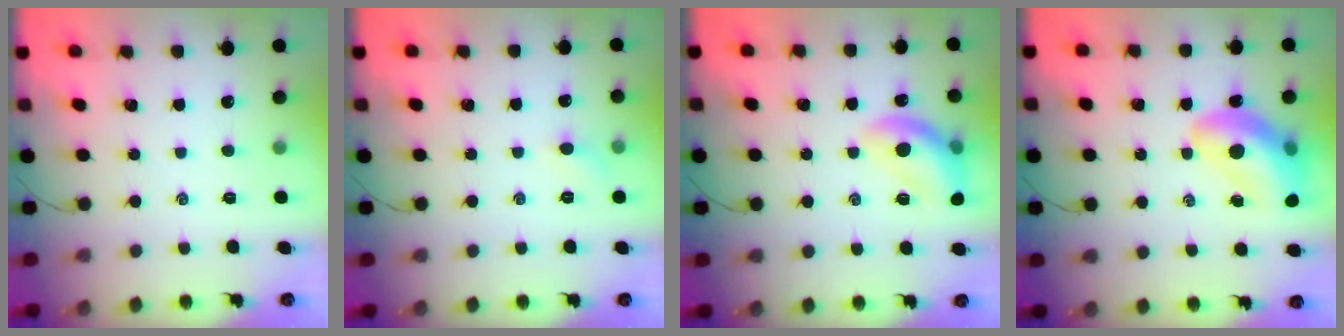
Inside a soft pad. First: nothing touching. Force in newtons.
{"total": 4.0, "press": 3.8, "slide": 1.3}
{"total": 13.6, "press": 13.5, "slide": 1.9}
{"total": 17.8, "press": 17.3, "slide": 4.2}